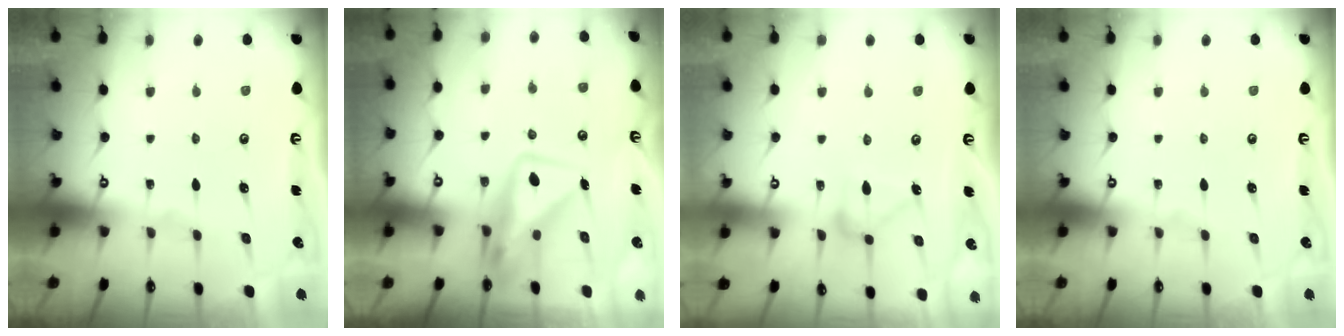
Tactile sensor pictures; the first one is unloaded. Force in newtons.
{"total": 11.0, "press": 11.0, "slide": 0.8}
{"total": 12.6, "press": 12.5, "slide": 0.6}
{"total": 0.0}